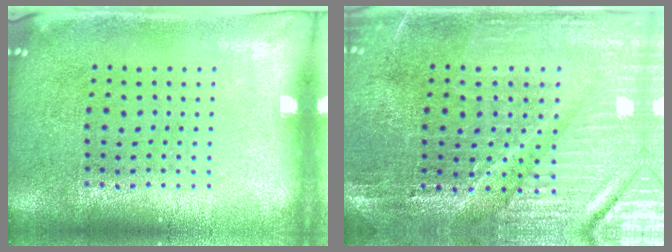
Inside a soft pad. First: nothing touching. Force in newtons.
{"total": 3.1, "press": 3.0, "slide": 0.5}